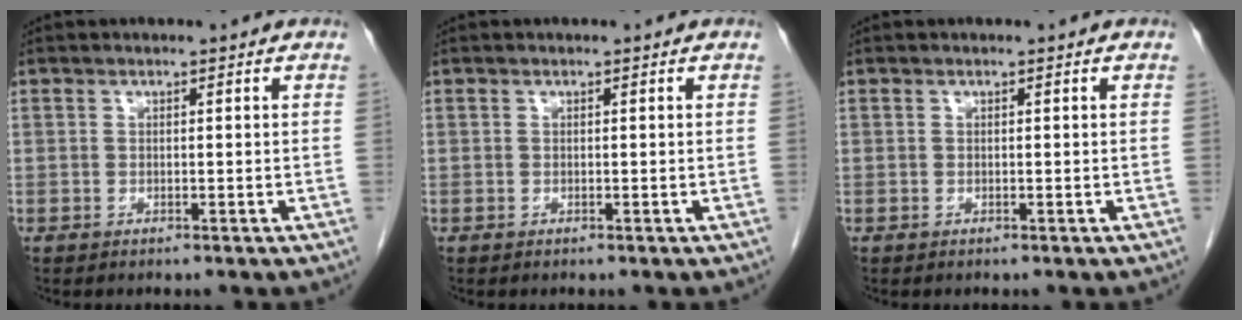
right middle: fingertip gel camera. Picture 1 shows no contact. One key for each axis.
{"total": 0.0}
{"total": 0.0}